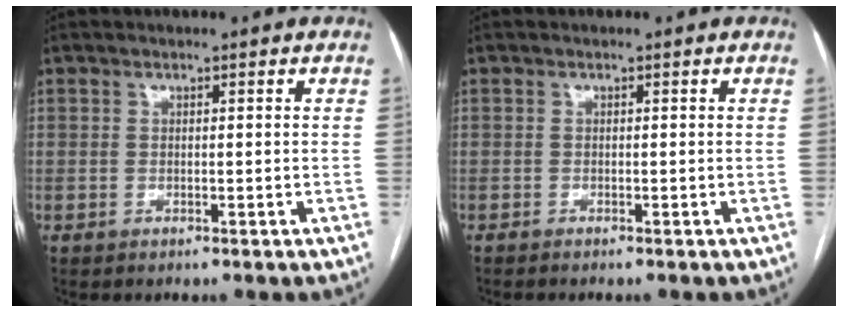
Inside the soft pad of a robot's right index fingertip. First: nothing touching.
{"total": 0.5, "force": [-0.5, 0.0, 0.1], "torque": [-0.005, -0.001, -0.011]}